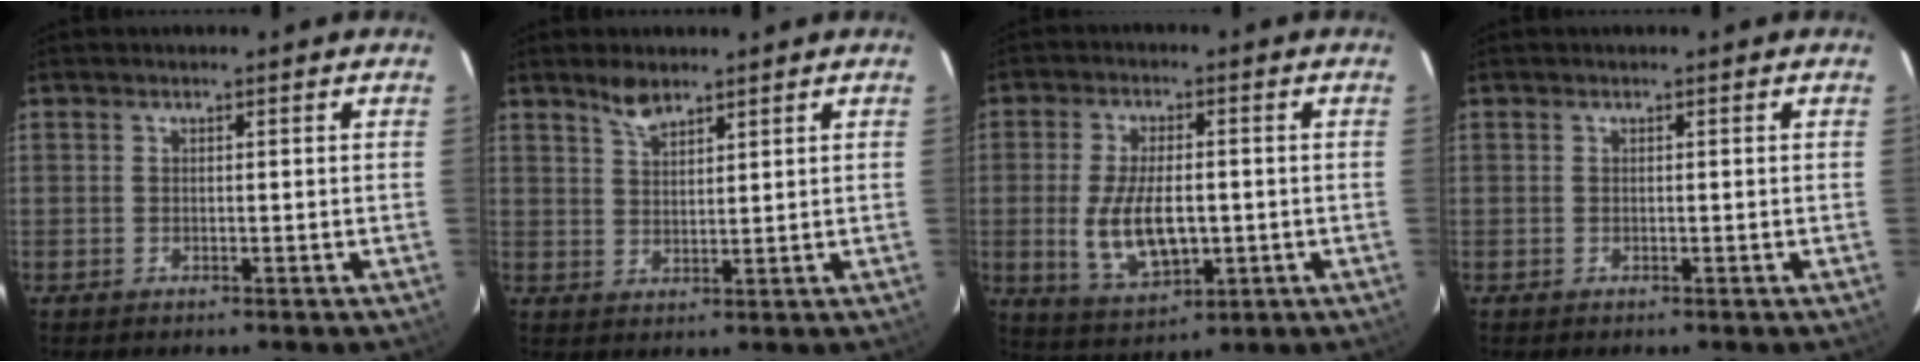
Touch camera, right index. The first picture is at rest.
{"total": 3.9, "force": [3.2, 1.4, 1.7], "torque": [-0.030, 0.002, 0.062]}
{"total": 11.0, "force": [-1.4, 5.2, 9.6], "torque": [-0.192, -0.013, -0.014]}
{"total": 0.0}